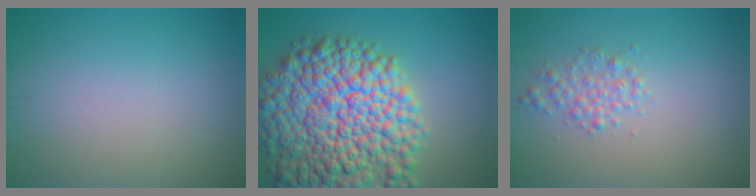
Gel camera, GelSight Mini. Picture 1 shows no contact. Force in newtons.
{"total": 14.6, "press": 14.6, "slide": 0.8}
{"total": 1.8, "press": 1.8, "slide": 0.0}